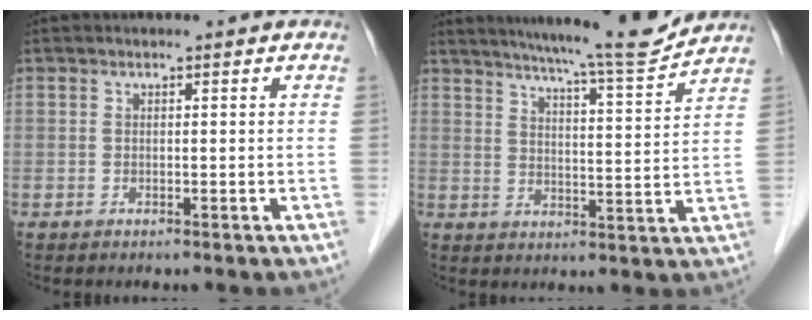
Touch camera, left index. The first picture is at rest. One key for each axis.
{"total": 12.2, "fx": 11.2, "fy": -0.7, "fz": 4.8, "tx": -0.078, "ty": -0.013, "tz": 0.156}